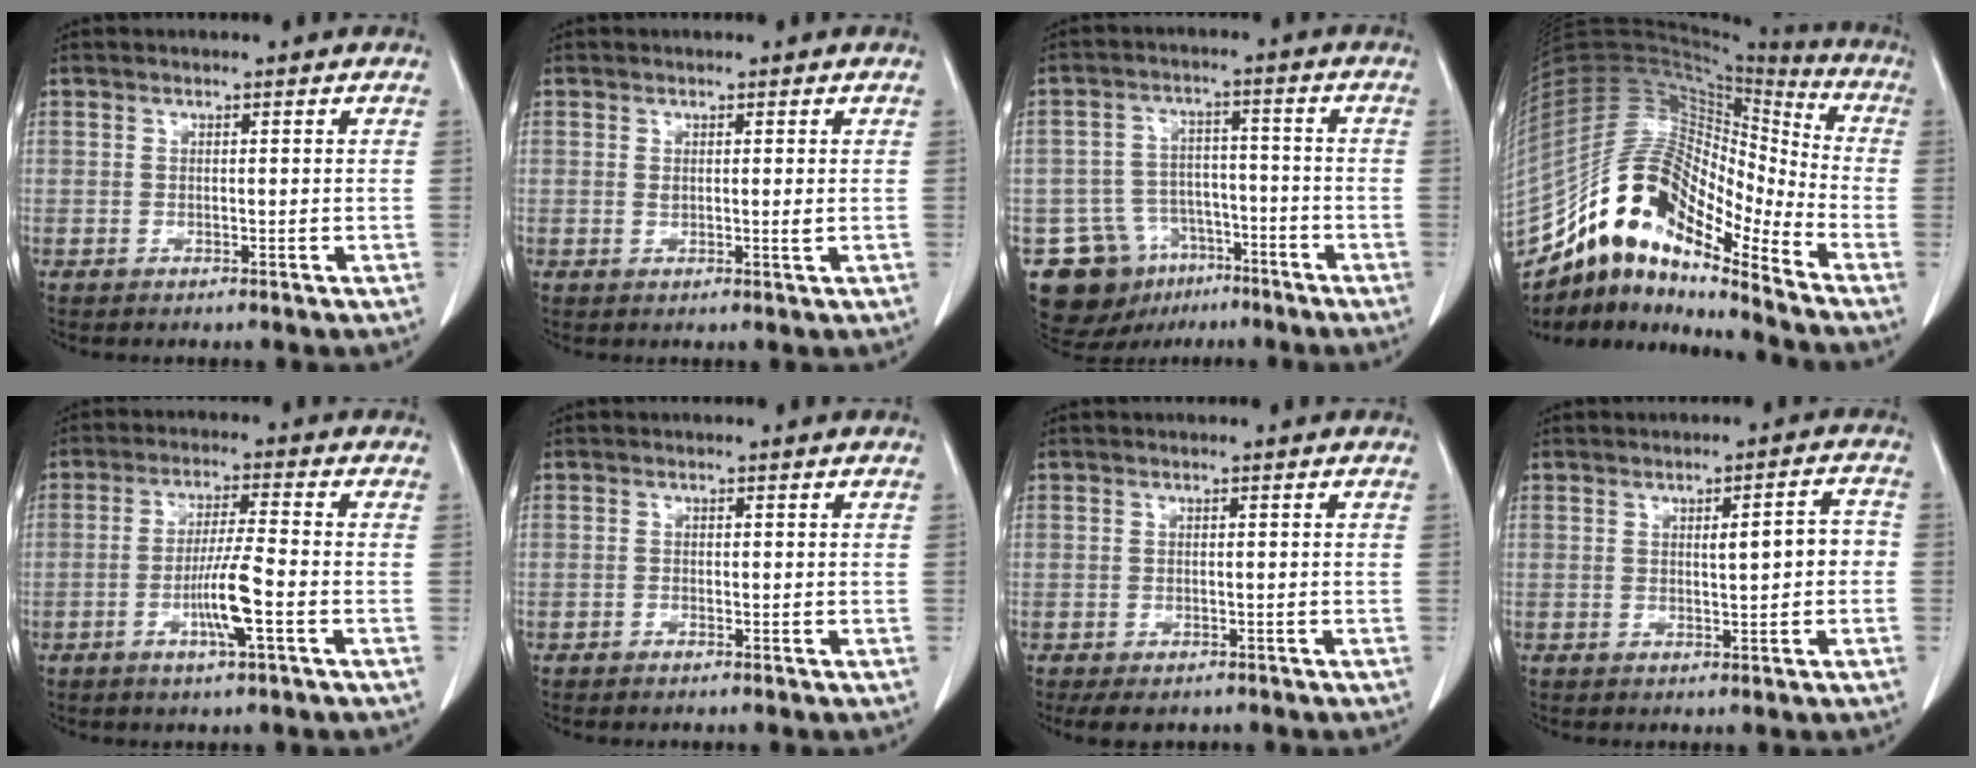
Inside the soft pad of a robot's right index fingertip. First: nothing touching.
{"total": 1.4, "force": [0.2, 0.3, 1.3], "torque": [-0.024, -0.003, 0.005]}
{"total": 11.6, "force": [-6.6, 8.8, 3.8], "torque": [-0.064, 0.031, -0.094]}
{"total": 18.2, "force": [-13.0, 5.0, 11.7], "torque": [-0.209, 0.049, -0.230]}
{"total": 6.9, "force": [-2.4, -0.2, 6.4], "torque": [-0.122, -0.005, -0.046]}
{"total": 0.6, "force": [-0.5, 0.2, 0.3], "torque": [-0.010, -0.001, -0.005]}
{"total": 4.2, "force": [-3.2, 2.1, 1.5], "torque": [-0.014, -0.003, -0.043]}
{"total": 4.2, "force": [-0.1, 0.9, 4.1], "torque": [-0.062, 0.013, 0.001]}